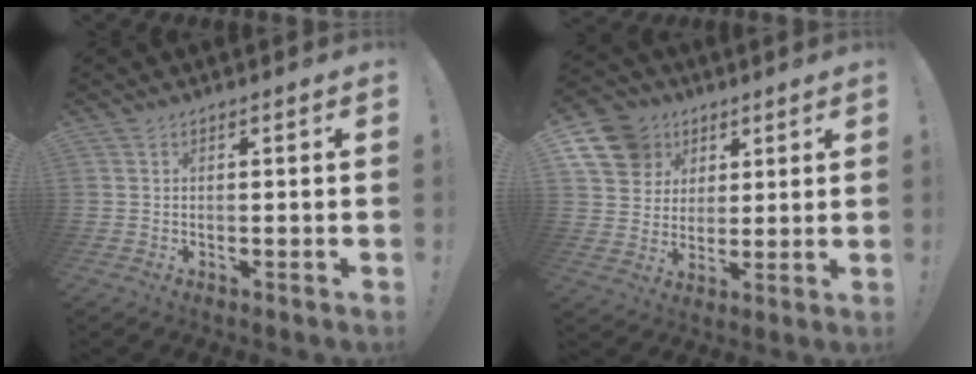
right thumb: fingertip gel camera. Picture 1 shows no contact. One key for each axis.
{"total": 13.1, "fx": 6.1, "fy": 10.8, "fz": 4.2, "tx": -0.056, "ty": -0.033, "tz": 0.124}